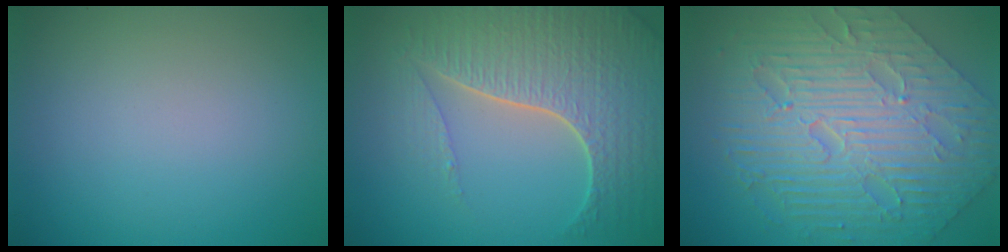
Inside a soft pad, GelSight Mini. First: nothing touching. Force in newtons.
{"total": 7.8, "press": 5.7, "slide": 5.3}
{"total": 10.4, "press": 7.1, "slide": 7.6}